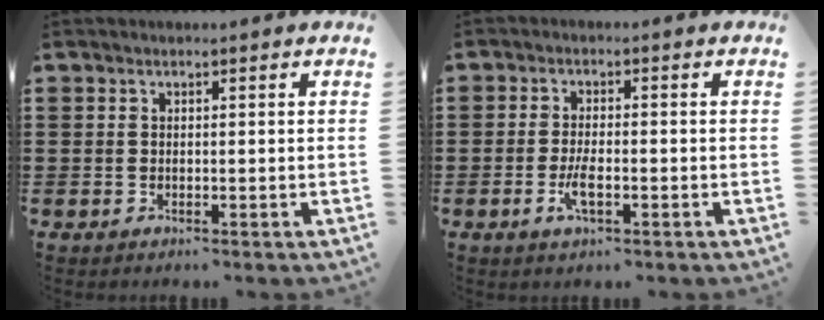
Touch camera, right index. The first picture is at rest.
{"total": 3.5, "force": [-1.3, 1.0, 3.1], "torque": [-0.066, -0.003, -0.026]}